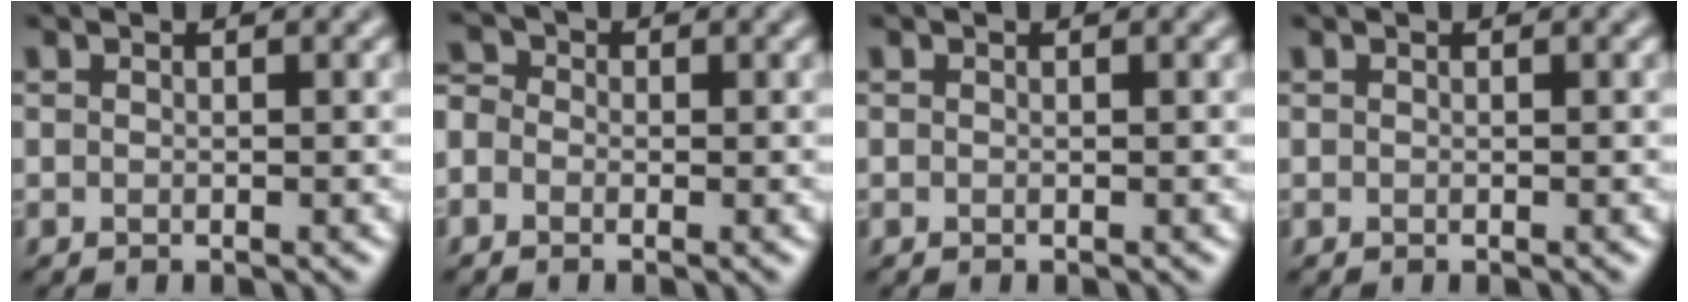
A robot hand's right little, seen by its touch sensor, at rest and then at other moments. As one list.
[{"total": 2.3, "force": [-0.5, 1.9, 1.1], "torque": [-0.018, 0.012, -0.025]}, {"total": 0.0}, {"total": 0.0}]